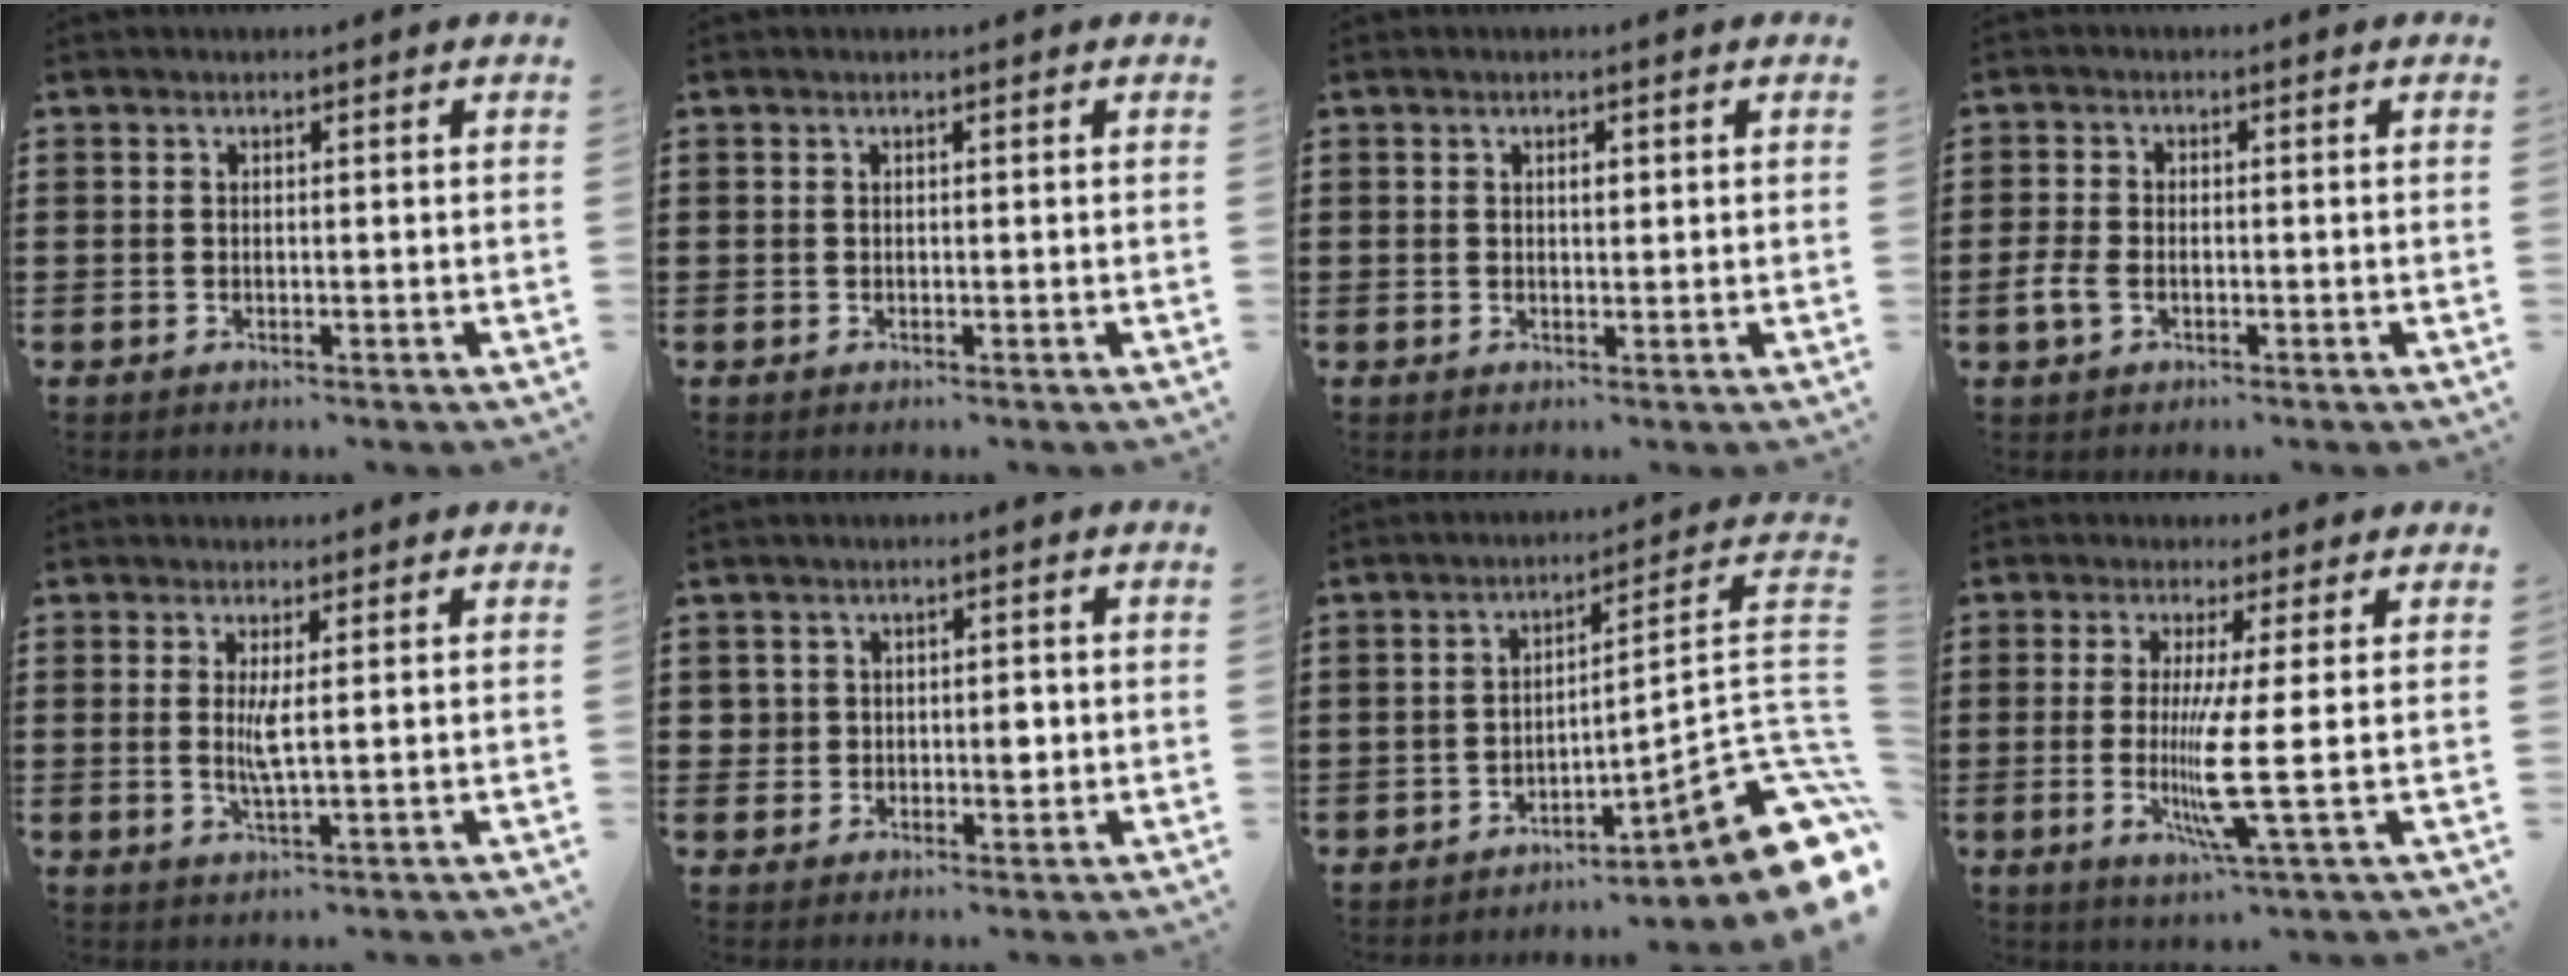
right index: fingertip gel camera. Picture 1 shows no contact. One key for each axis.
{"total": 0.0}
{"total": 1.3, "fx": 0.4, "fy": 0.6, "fz": 1.1, "tx": -0.021, "ty": 0.005, "tz": 0.006}
{"total": 2.9, "fx": -1.1, "fy": 1.8, "fz": 2.0, "tx": -0.052, "ty": -0.003, "tz": -0.024}
{"total": 3.3, "fx": 0.6, "fy": 0.1, "fz": 3.2, "tx": -0.072, "ty": -0.008, "tz": 0.007}
{"total": 2.9, "fx": 0.0, "fy": 2.2, "fz": 1.8, "tx": -0.027, "ty": 0.000, "tz": -0.006}
{"total": 9.4, "fx": -4.1, "fy": 2.5, "fz": 8.0, "tx": -0.098, "ty": -0.017, "tz": -0.082}
{"total": 8.1, "fx": -0.5, "fy": -0.8, "fz": 8.0, "tx": -0.163, "ty": -0.031, "tz": -0.016}